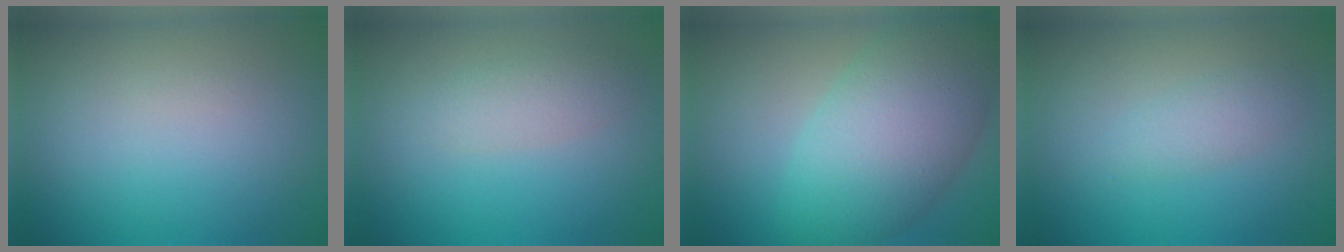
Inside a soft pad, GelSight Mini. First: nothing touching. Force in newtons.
{"total": 2.0, "press": 2.0, "slide": 0.1}
{"total": 8.4, "press": 8.4, "slide": 0.3}
{"total": 1.6, "press": 1.6, "slide": 0.0}